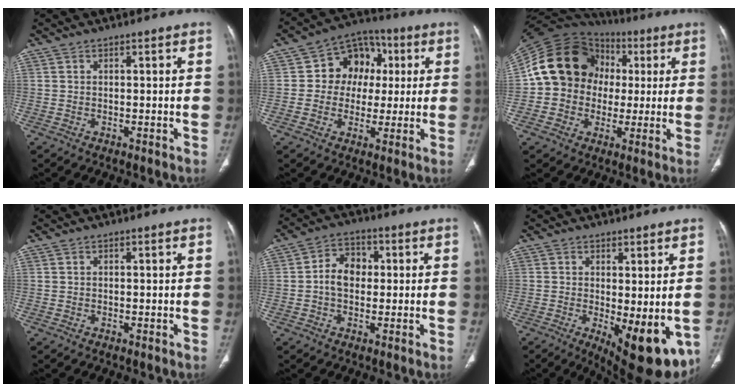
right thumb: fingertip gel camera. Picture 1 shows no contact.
{"total": 11.5, "force": [1.5, 9.7, 6.1], "torque": [-0.043, 0.017, 0.013]}
{"total": 17.4, "force": [2.0, 15.5, 7.7], "torque": [-0.106, 0.037, 0.037]}
{"total": 0.0}
{"total": 6.6, "force": [0.1, 5.0, 4.3], "torque": [-0.055, 0.018, -0.007]}
{"total": 12.0, "force": [-2.8, 4.4, 10.9], "torque": [-0.135, -0.026, -0.023]}